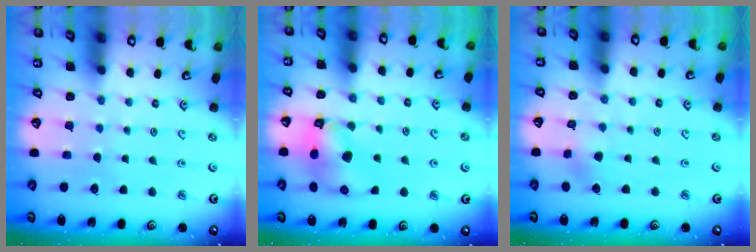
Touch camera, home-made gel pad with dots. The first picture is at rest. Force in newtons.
{"total": 10.5, "press": 10.4, "slide": 1.6}
{"total": 2.5, "press": 2.5, "slide": 0.4}